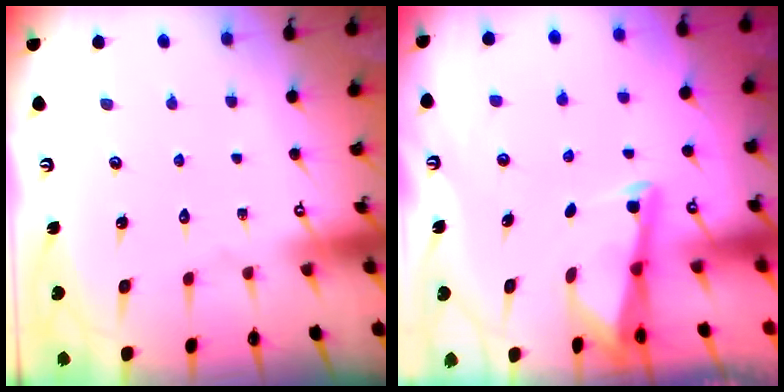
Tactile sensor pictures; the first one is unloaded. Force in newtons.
{"total": 2.9, "press": 2.9, "slide": 0.2}